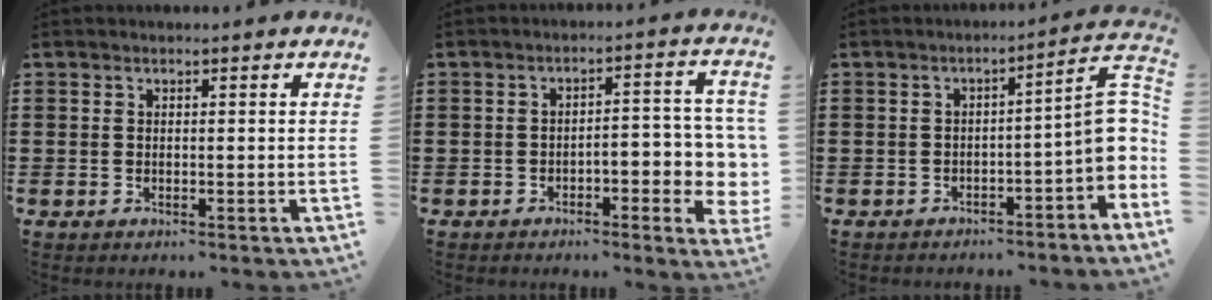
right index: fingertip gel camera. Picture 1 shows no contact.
{"total": 5.7, "force": [-1.8, 2.1, 4.9], "torque": [-0.068, -0.003, -0.035]}
{"total": 7.5, "force": [-1.5, 2.0, 7.1], "torque": [-0.096, -0.006, -0.031]}